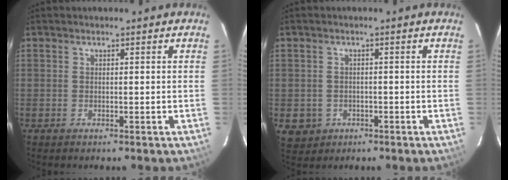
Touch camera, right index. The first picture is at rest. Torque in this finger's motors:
{"motor_torque": [-0.37, 0.01, -0.99, -0.21]}